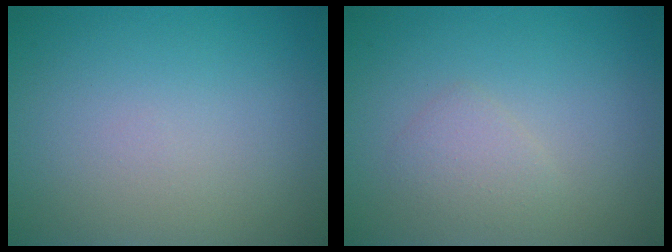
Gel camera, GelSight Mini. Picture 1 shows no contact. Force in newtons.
{"total": 1.6, "press": 1.6, "slide": 0.0}